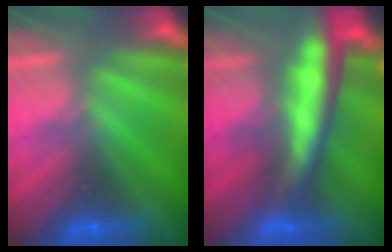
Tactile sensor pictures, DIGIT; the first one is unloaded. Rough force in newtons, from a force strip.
{"total": 8.1}